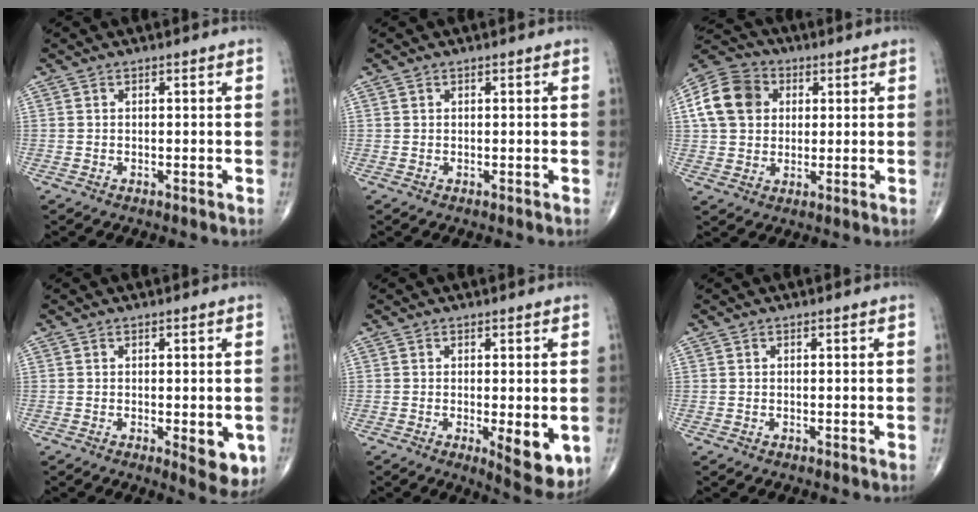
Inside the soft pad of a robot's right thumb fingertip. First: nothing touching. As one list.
[{"total": 0.5, "force": [0.3, 0.4, 0.2], "torque": [-0.001, 0.003, 0.006]}, {"total": 12.1, "force": [2.9, 9.8, 6.5], "torque": [-0.106, 0.008, 0.040]}, {"total": 6.1, "force": [-1.5, 2.2, 5.5], "torque": [-0.050, -0.012, -0.013]}, {"total": 7.7, "force": [-1.5, 2.4, 7.2], "torque": [-0.086, -0.022, -0.015]}, {"total": 0.0}]